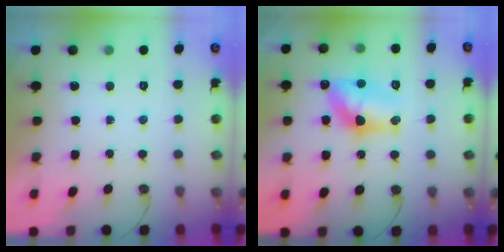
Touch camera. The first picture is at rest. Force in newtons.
{"total": 15.0, "press": 14.9, "slide": 0.9}